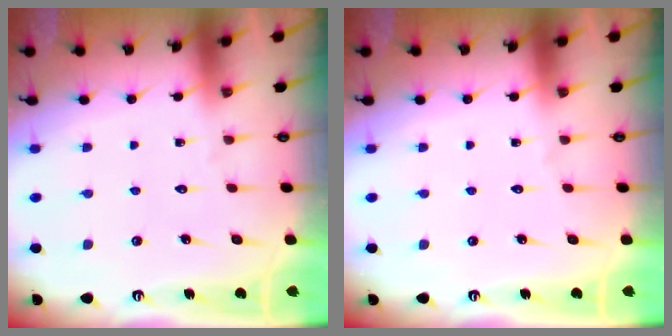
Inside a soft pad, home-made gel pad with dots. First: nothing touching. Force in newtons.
{"total": 0.0}